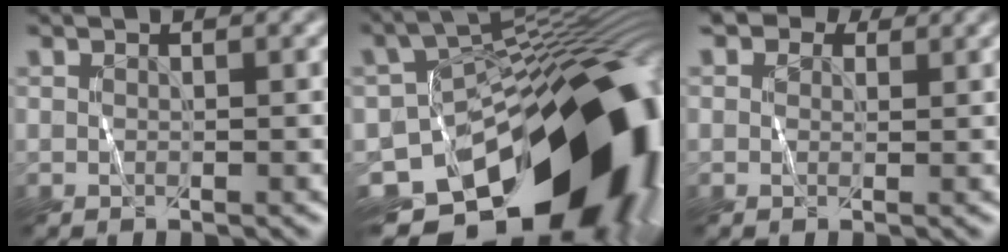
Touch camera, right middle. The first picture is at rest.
{"total": 19.4, "force": [-9.1, 11.1, 13.1], "torque": [-0.206, -0.012, -0.142]}
{"total": 3.0, "force": [1.8, 1.9, 1.5], "torque": [-0.027, -0.001, 0.020]}